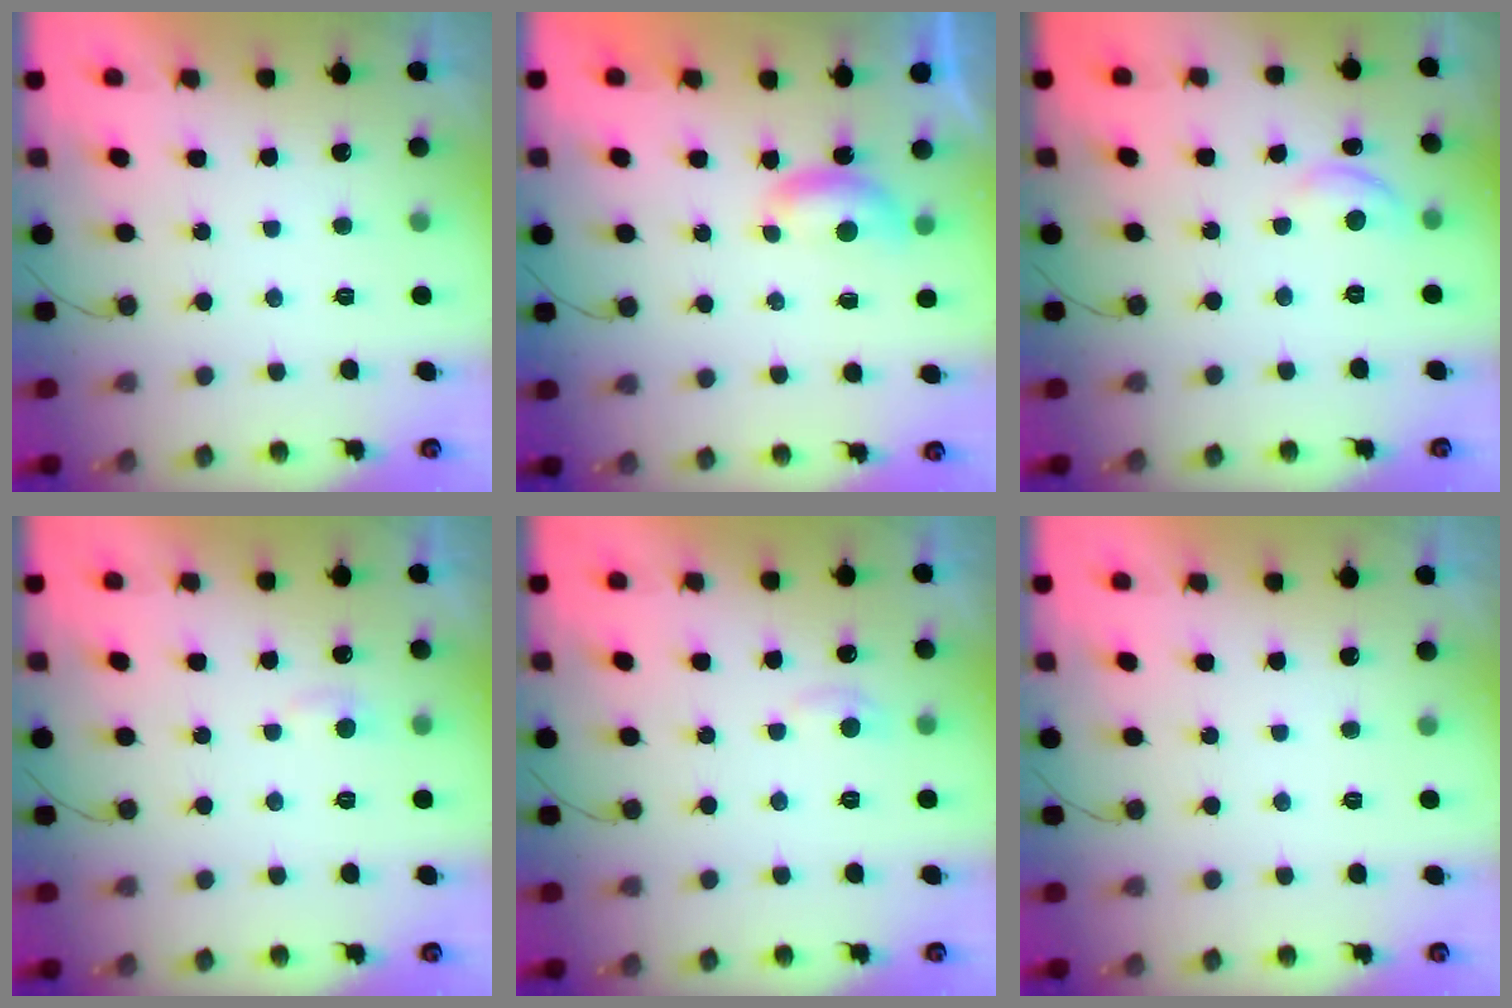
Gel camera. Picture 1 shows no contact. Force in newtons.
{"total": 5.0, "press": 5.0, "slide": 0.6}
{"total": 6.6, "press": 6.5, "slide": 0.7}
{"total": 3.4, "press": 3.4, "slide": 0.4}
{"total": 5.8, "press": 5.7, "slide": 0.7}
{"total": 0.0}